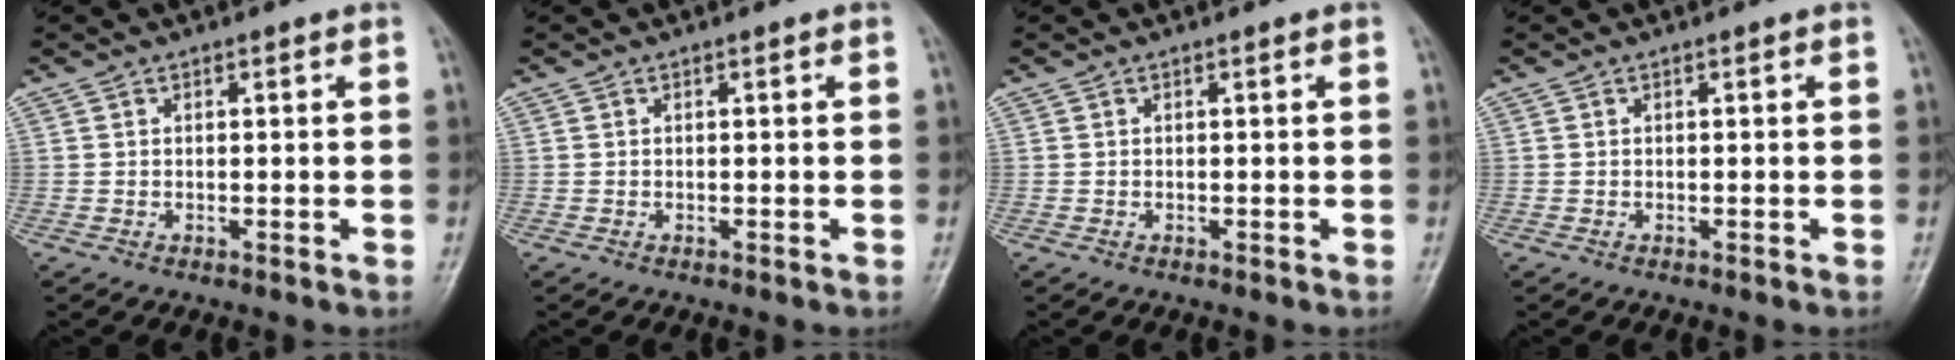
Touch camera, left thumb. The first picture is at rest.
{"total": 0.0}
{"total": 0.0}
{"total": 0.0}